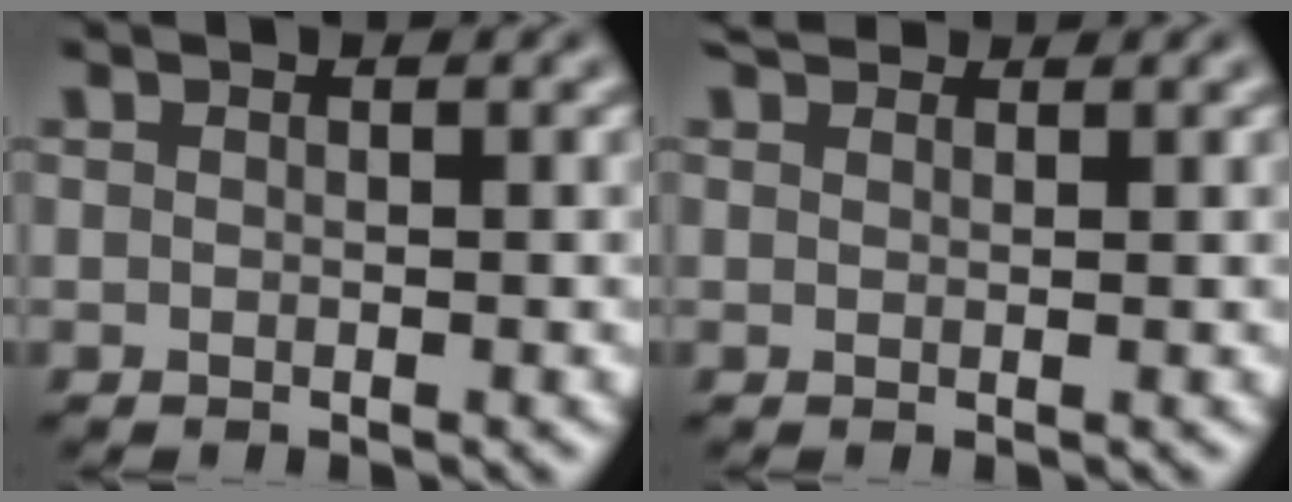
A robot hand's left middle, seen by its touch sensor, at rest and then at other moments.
{"total": 1.8, "force": [1.7, 0.3, 0.6], "torque": [-0.015, 0.003, 0.025]}